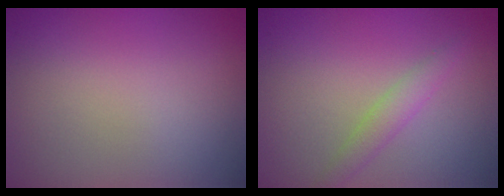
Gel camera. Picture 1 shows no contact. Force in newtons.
{"total": 1.8, "press": 1.8, "slide": 0.0}